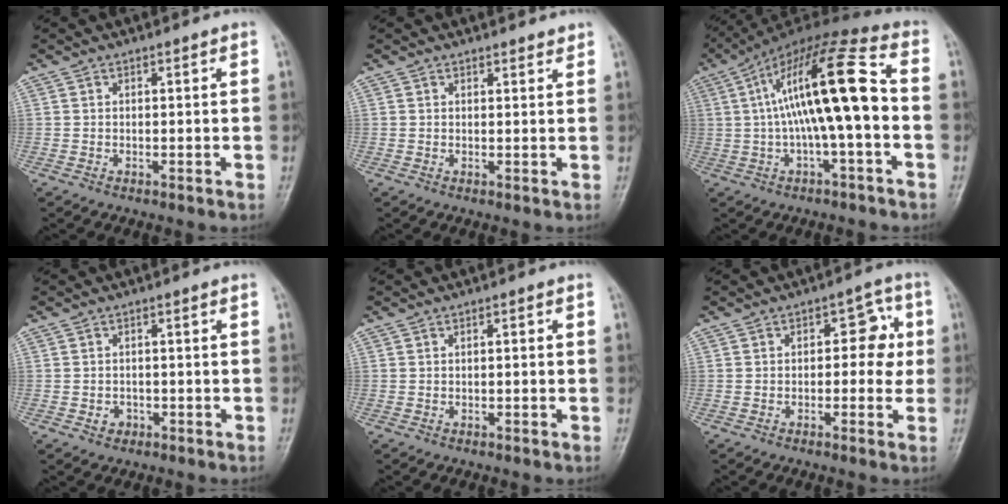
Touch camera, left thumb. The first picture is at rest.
{"total": 1.2, "force": [1.2, 0.3, 0.3], "torque": [0.000, -0.008, 0.015]}
{"total": 17.7, "force": [0.0, 4.4, 17.1], "torque": [-0.308, 0.053, -0.001]}
{"total": 1.9, "force": [-0.8, 1.6, 0.6], "torque": [-0.001, 0.008, -0.009]}
{"total": 1.1, "force": [-0.1, 0.4, 1.0], "torque": [-0.016, 0.003, -0.001]}
{"total": 6.5, "force": [0.3, 4.0, 5.1], "torque": [-0.024, 0.015, -0.004]}